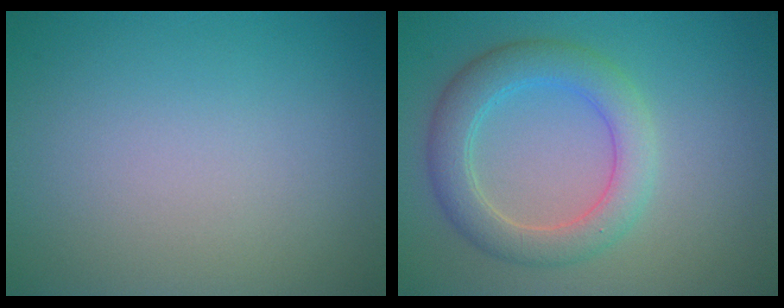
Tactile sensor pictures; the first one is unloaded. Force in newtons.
{"total": 4.5, "press": 4.5, "slide": 0.3}